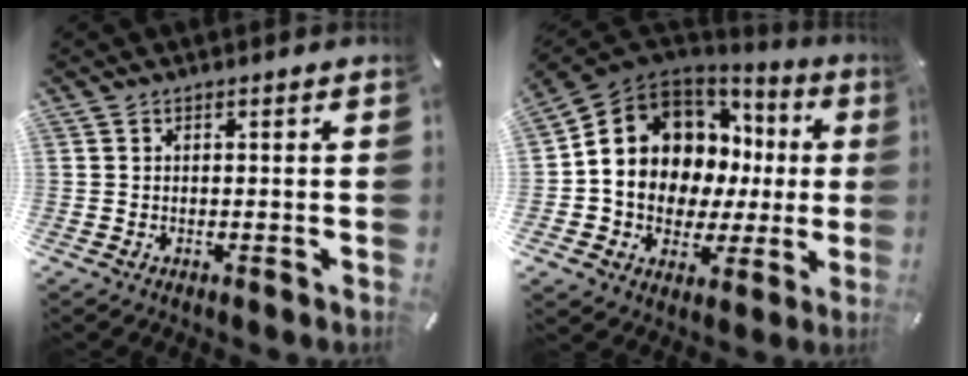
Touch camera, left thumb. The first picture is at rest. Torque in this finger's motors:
{"motor_torque": [2.51, 2.50, 2.51, -0.25, 0.60]}